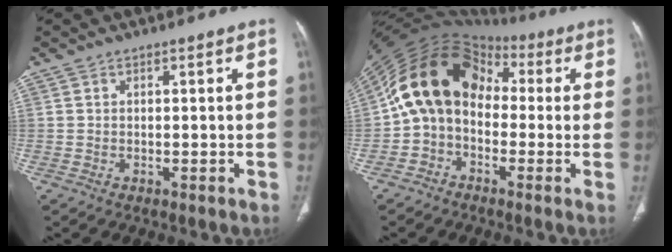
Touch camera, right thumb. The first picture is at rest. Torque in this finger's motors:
{"motor_torque": [1.14, 3.87, 1.49, -1.28, 0.58]}